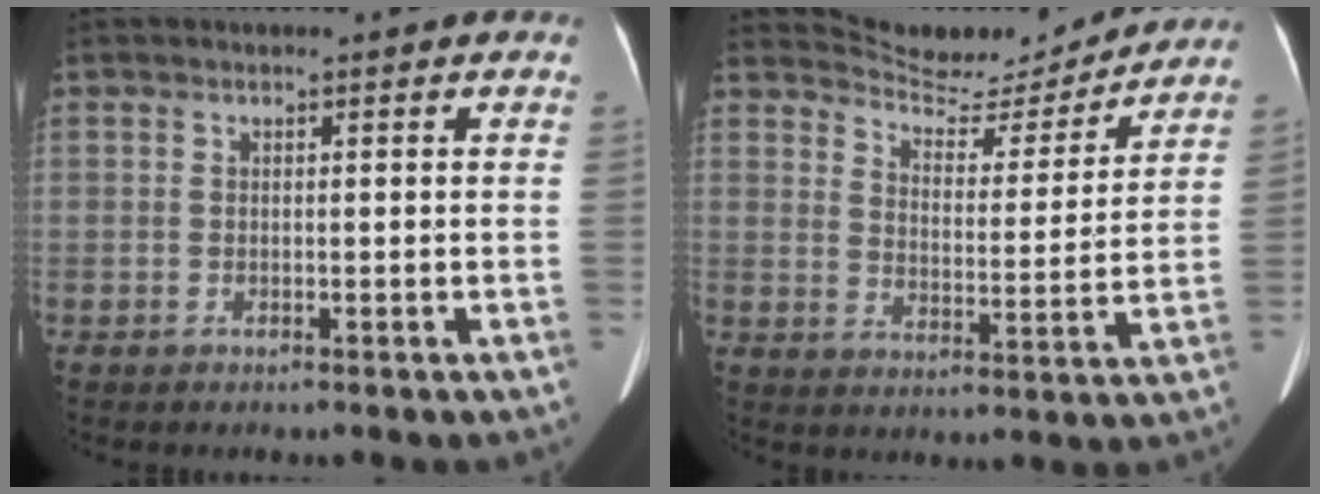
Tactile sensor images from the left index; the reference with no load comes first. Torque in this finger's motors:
{"motor_torque": [-0.13, -0.50, -0.03, -0.05]}